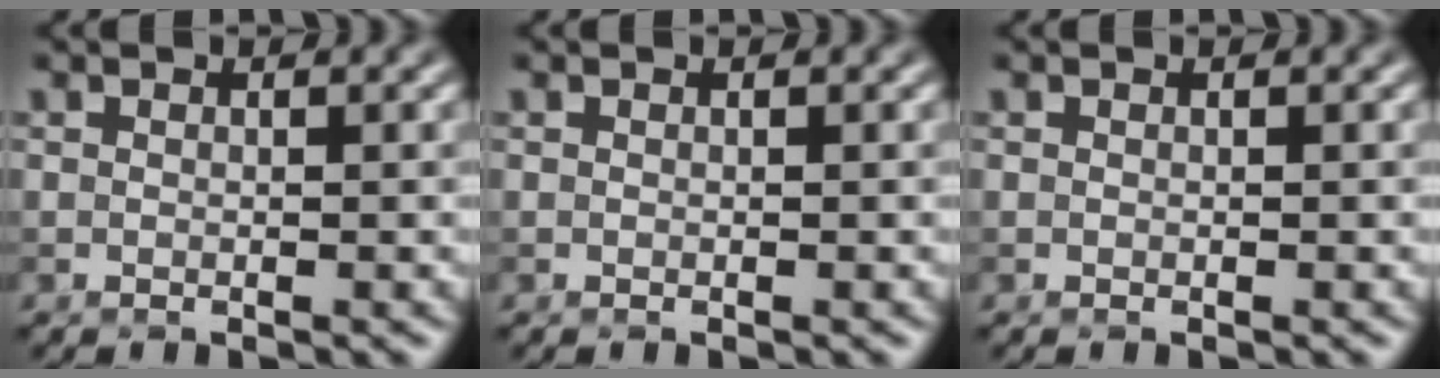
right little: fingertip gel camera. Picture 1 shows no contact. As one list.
[{"total": 0.0}, {"total": 0.0}]